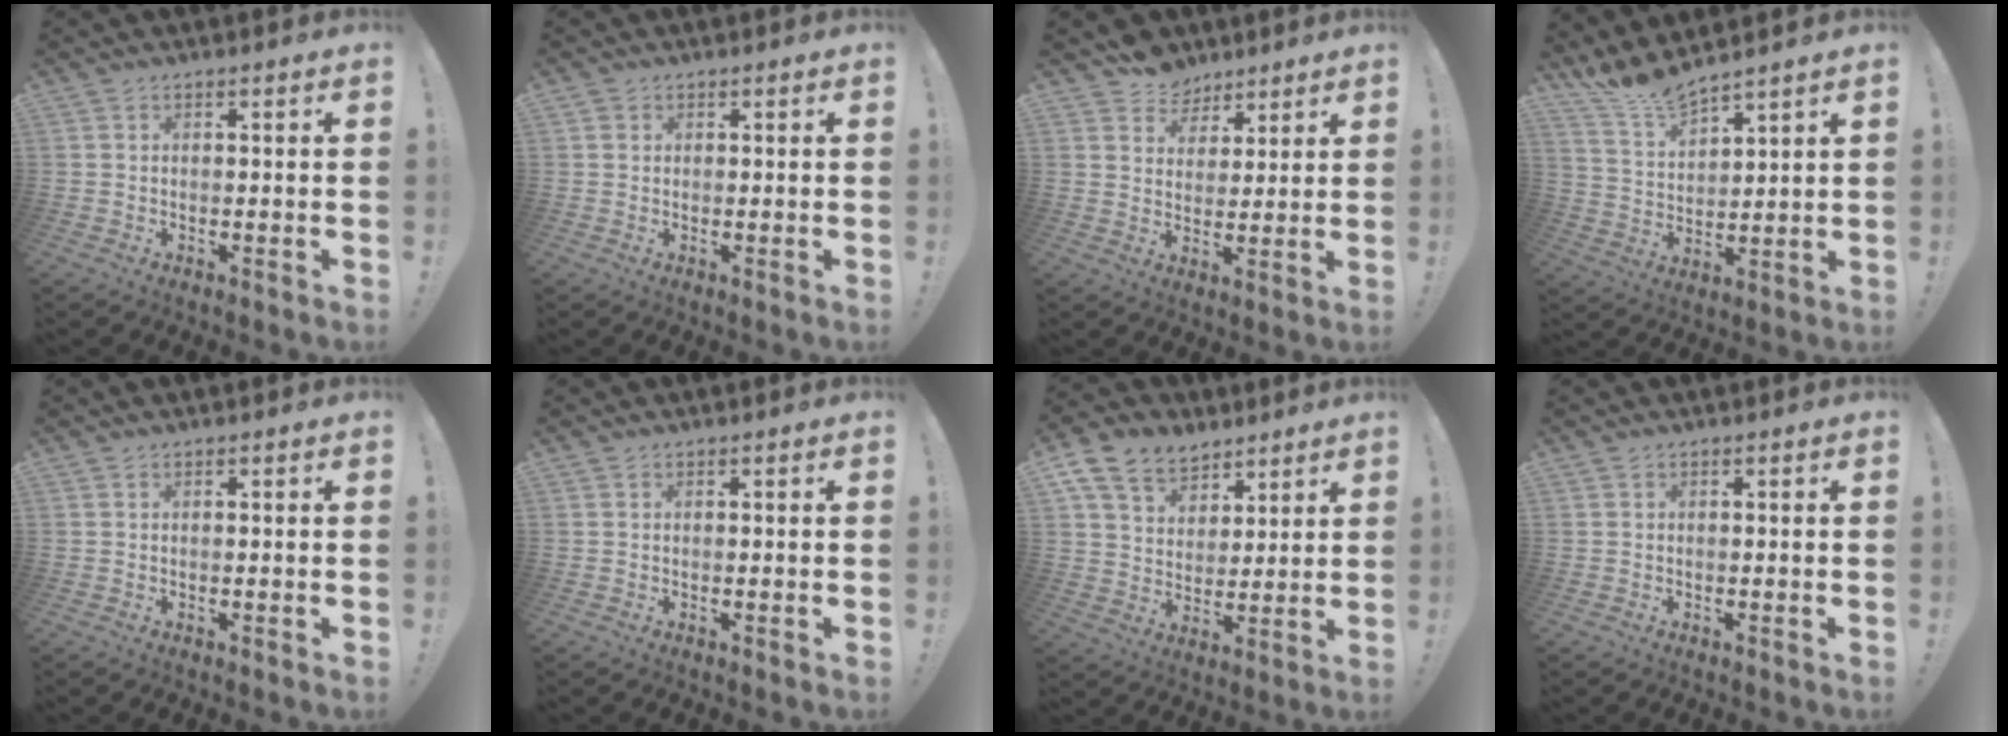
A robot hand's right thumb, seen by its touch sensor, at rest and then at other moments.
{"total": 1.1, "force": [0.6, 0.9, 0.2], "torque": [-0.003, 0.001, 0.011]}
{"total": 6.6, "force": [4.7, 4.7, 0.2], "torque": [0.000, -0.040, 0.093]}
{"total": 9.2, "force": [8.6, 1.3, 2.7], "torque": [-0.070, -0.058, 0.162]}
{"total": 0.0}
{"total": 0.0}
{"total": 12.1, "force": [8.2, 8.1, 3.7], "torque": [-0.074, -0.053, 0.164]}
{"total": 0.0}